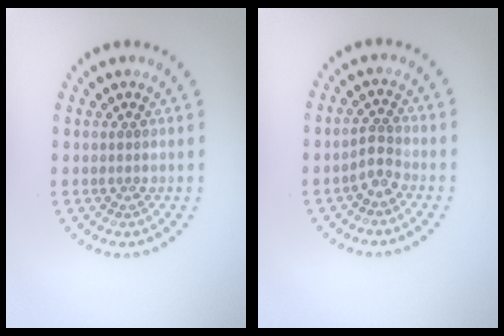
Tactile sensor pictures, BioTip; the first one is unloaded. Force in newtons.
{"total": 1.7, "press": 1.3, "slide": 1.2}